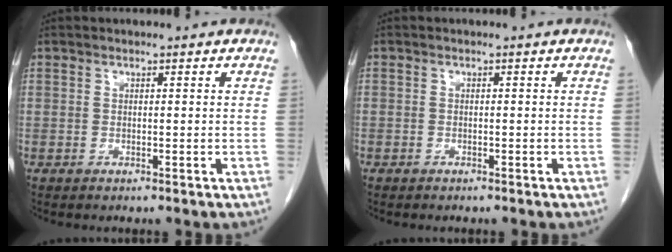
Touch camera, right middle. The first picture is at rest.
{"total": 1.0, "force": [-0.8, 0.6, 0.1], "torque": [-0.005, 0.003, -0.012]}